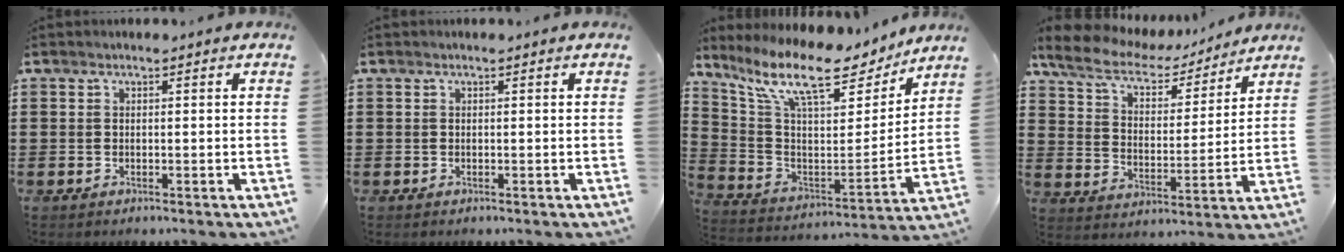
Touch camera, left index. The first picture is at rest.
{"total": 0.0}
{"total": 12.2, "force": [9.2, 3.4, 7.3], "torque": [-0.172, -0.059, 0.154]}
{"total": 7.4, "force": [6.1, 2.6, 3.5], "torque": [-0.096, -0.026, 0.103]}